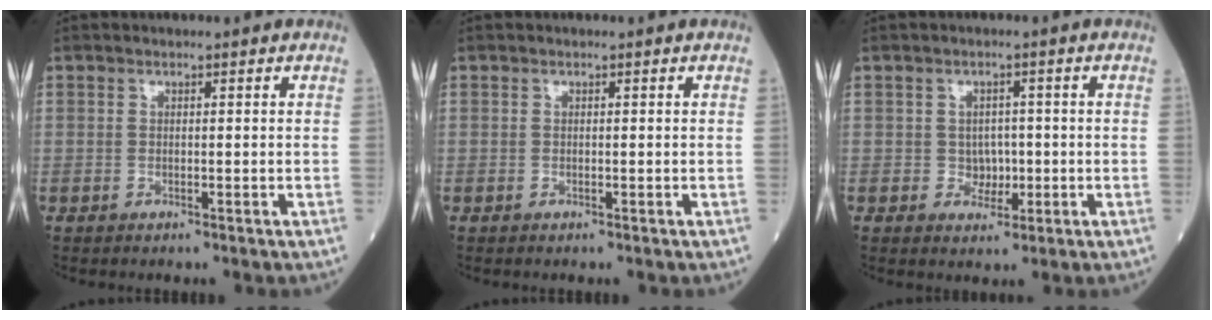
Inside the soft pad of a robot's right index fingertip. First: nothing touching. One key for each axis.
{"total": 0.0}
{"total": 2.7, "fx": -0.4, "fy": 2.3, "fz": 1.4, "tx": -0.011, "ty": 0.005, "tz": -0.004}